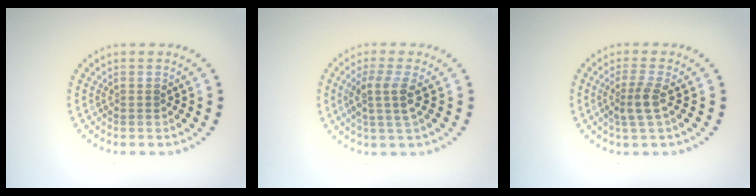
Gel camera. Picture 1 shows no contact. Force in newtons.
{"total": 2.7, "press": 2.1, "slide": 1.6}
{"total": 2.2, "press": 1.8, "slide": 1.4}